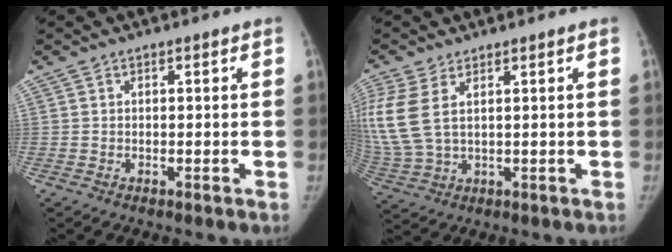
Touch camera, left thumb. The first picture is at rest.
{"total": 12.6, "force": [3.8, 7.1, 9.6], "torque": [-0.266, -0.005, 0.089]}